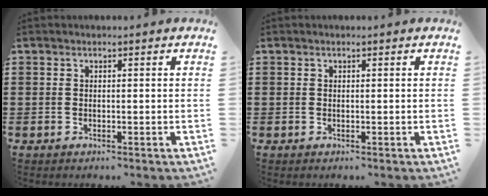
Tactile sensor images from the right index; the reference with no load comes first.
{"total": 0.7, "force": [-0.2, -0.2, -0.6], "torque": [0.013, -0.001, -0.003]}